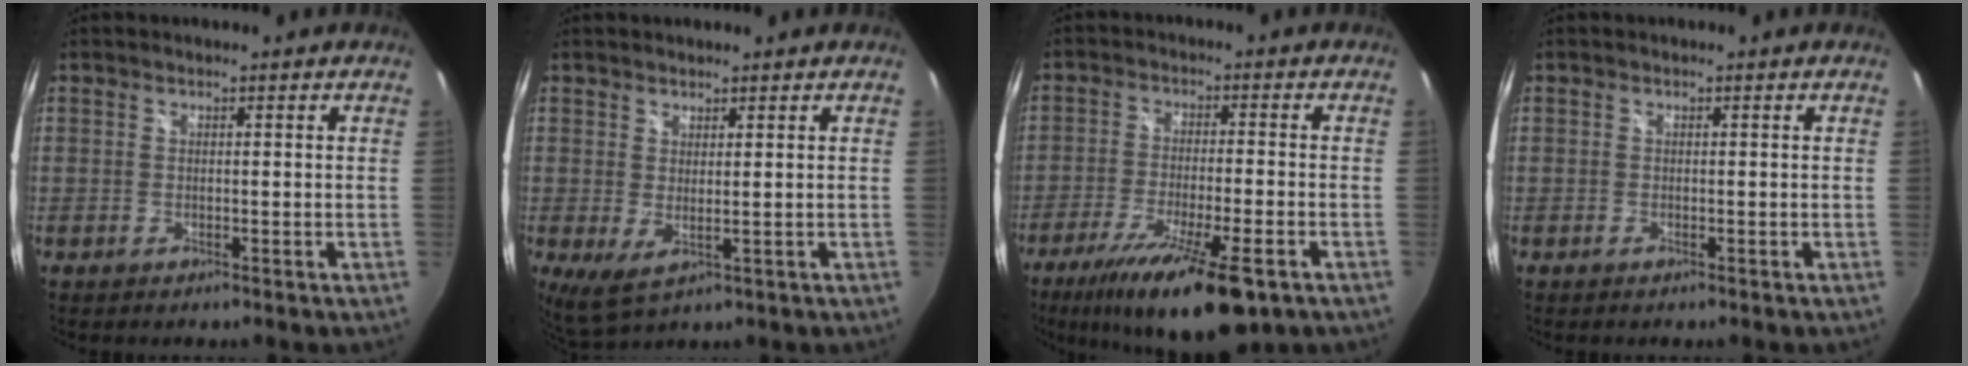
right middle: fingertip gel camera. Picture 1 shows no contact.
{"total": 4.3, "force": [1.3, 1.5, 3.9], "torque": [-0.071, -0.013, 0.026]}
{"total": 16.0, "force": [-10.0, 3.2, 12.1], "torque": [-0.226, -0.047, -0.164]}
{"total": 0.0}